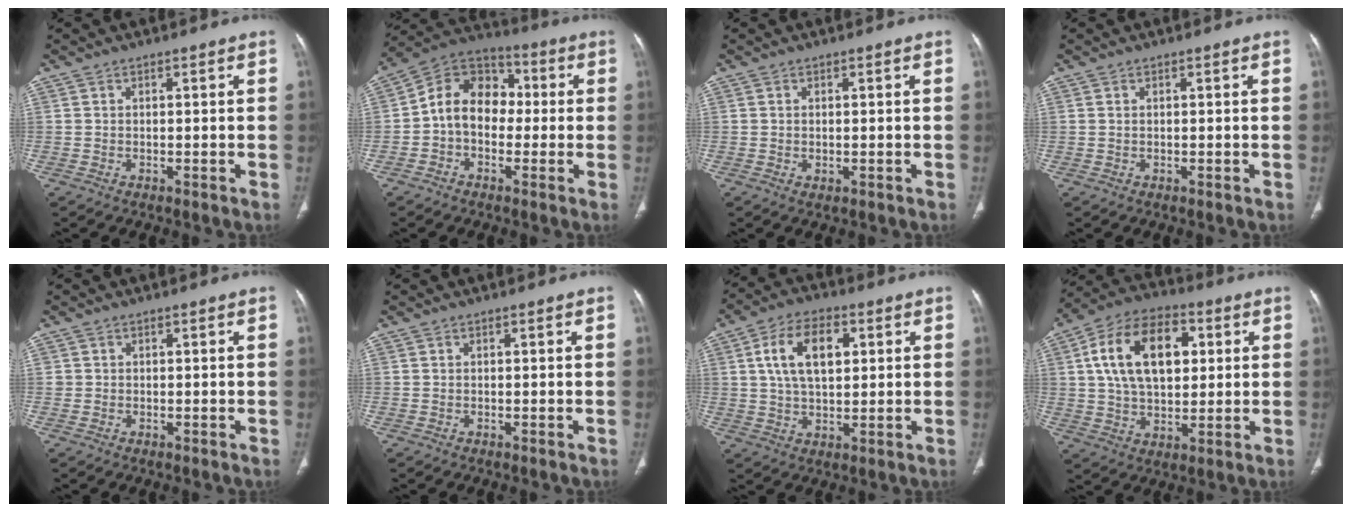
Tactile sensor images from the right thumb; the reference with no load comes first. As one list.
[{"total": 11.8, "force": [-0.6, 9.0, 7.7], "torque": [-0.099, 0.041, -0.028]}, {"total": 0.7, "force": [-0.1, 0.4, 0.6], "torque": [-0.016, -0.005, 0.002]}, {"total": 0.0}, {"total": 0.7, "force": [0.1, 0.7, 0.0], "torque": [0.006, 0.004, 0.001]}, {"total": 0.0}, {"total": 11.1, "force": [2.9, 6.4, 8.5], "torque": [-0.139, 0.004, 0.049]}, {"total": 17.8, "force": [4.2, 10.9, 13.4], "torque": [-0.210, 0.010, 0.070]}]